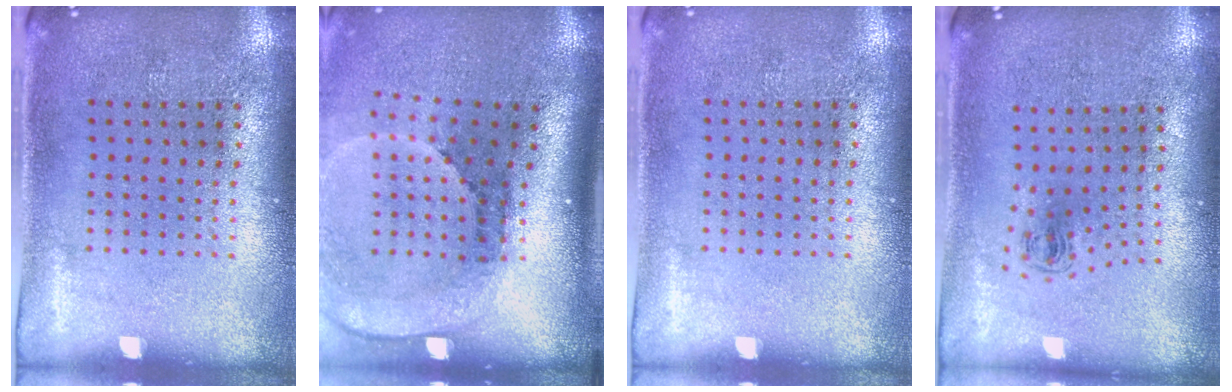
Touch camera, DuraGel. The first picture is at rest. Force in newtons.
{"total": 2.6, "press": 1.7, "slide": 1.9}
{"total": 0.0}
{"total": 0.6, "press": 0.3, "slide": 0.5}